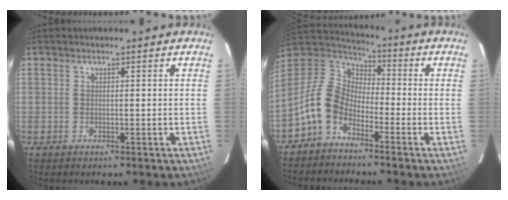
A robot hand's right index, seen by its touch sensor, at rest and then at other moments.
{"total": 10.1, "force": [-5.6, 6.3, 5.6], "torque": [-0.119, 0.021, -0.121]}